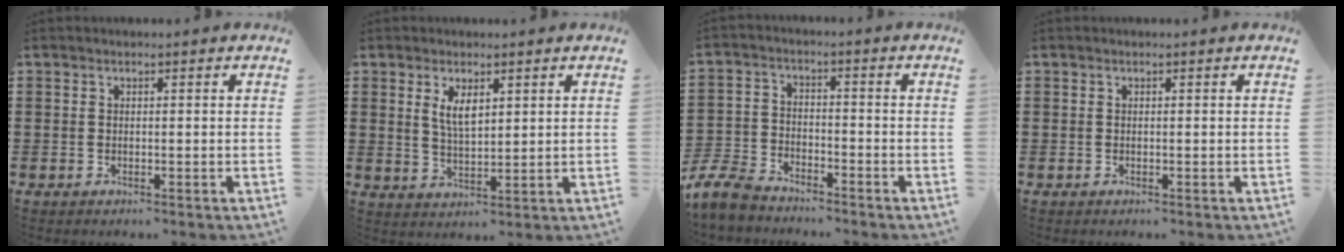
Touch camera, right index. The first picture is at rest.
{"total": 3.8, "force": [1.7, 1.5, 3.0], "torque": [-0.063, 0.004, 0.029]}
{"total": 6.2, "force": [-5.8, 1.3, 1.7], "torque": [-0.067, -0.003, -0.122]}
{"total": 0.0}